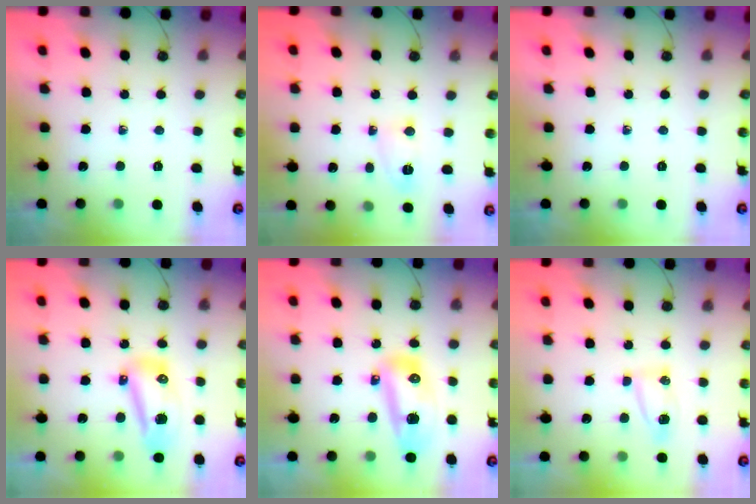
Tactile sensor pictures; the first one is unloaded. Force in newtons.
{"total": 3.4, "press": 3.1, "slide": 1.4}
{"total": 0.0}
{"total": 10.1, "press": 10.1, "slide": 1.2}
{"total": 11.9, "press": 11.9, "slide": 1.4}
{"total": 5.8, "press": 5.6, "slide": 1.6}